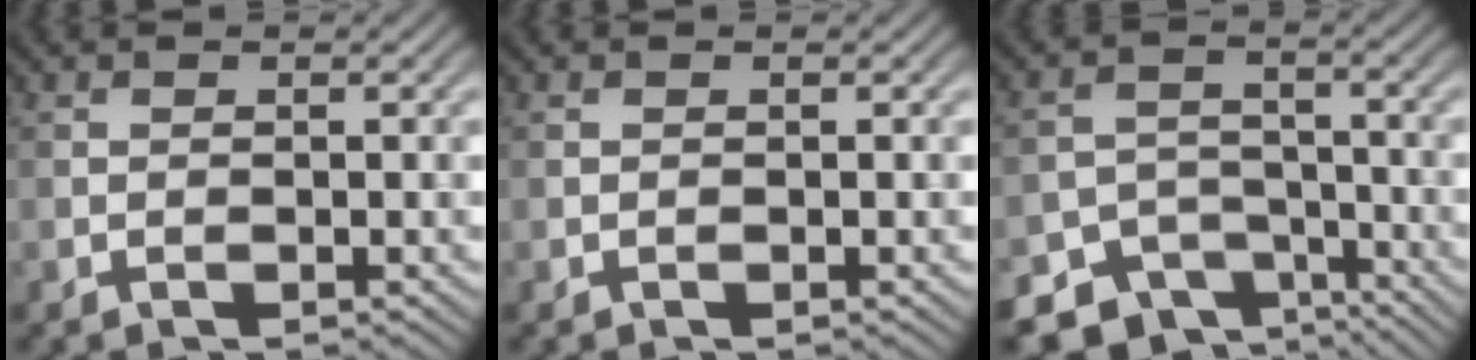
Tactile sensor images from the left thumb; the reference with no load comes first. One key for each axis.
{"total": 0.0}
{"total": 8.0, "fx": -6.2, "fy": 4.7, "fz": 2.2, "tx": -0.028, "ty": -0.011, "tz": -0.096}